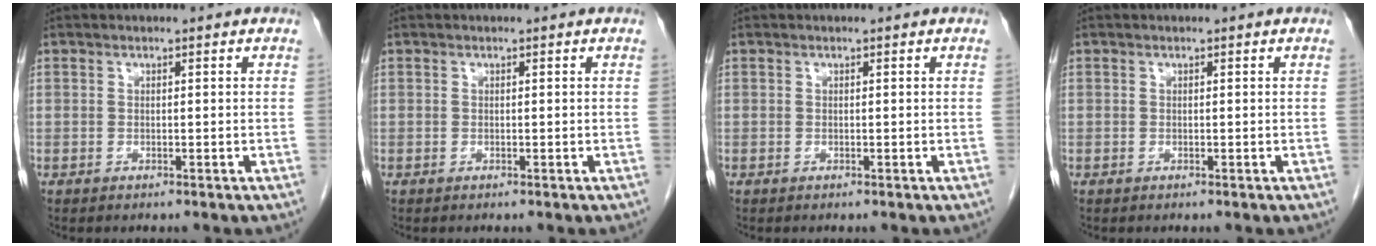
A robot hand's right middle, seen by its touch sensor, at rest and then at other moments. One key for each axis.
{"total": 0.0}
{"total": 0.0}
{"total": 0.0}